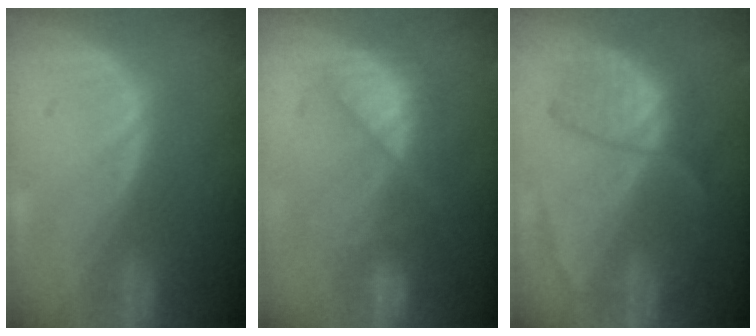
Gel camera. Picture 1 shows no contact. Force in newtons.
{"total": 7.3, "press": 7.1, "slide": 1.6}
{"total": 6.3, "press": 6.3, "slide": 0.7}